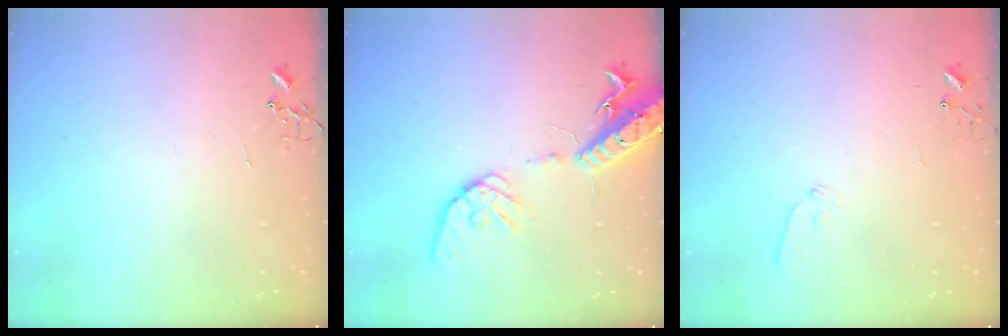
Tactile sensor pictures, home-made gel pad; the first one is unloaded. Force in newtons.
{"total": 17.5, "press": 17.1, "slide": 3.5}
{"total": 5.6, "press": 5.6, "slide": 0.6}